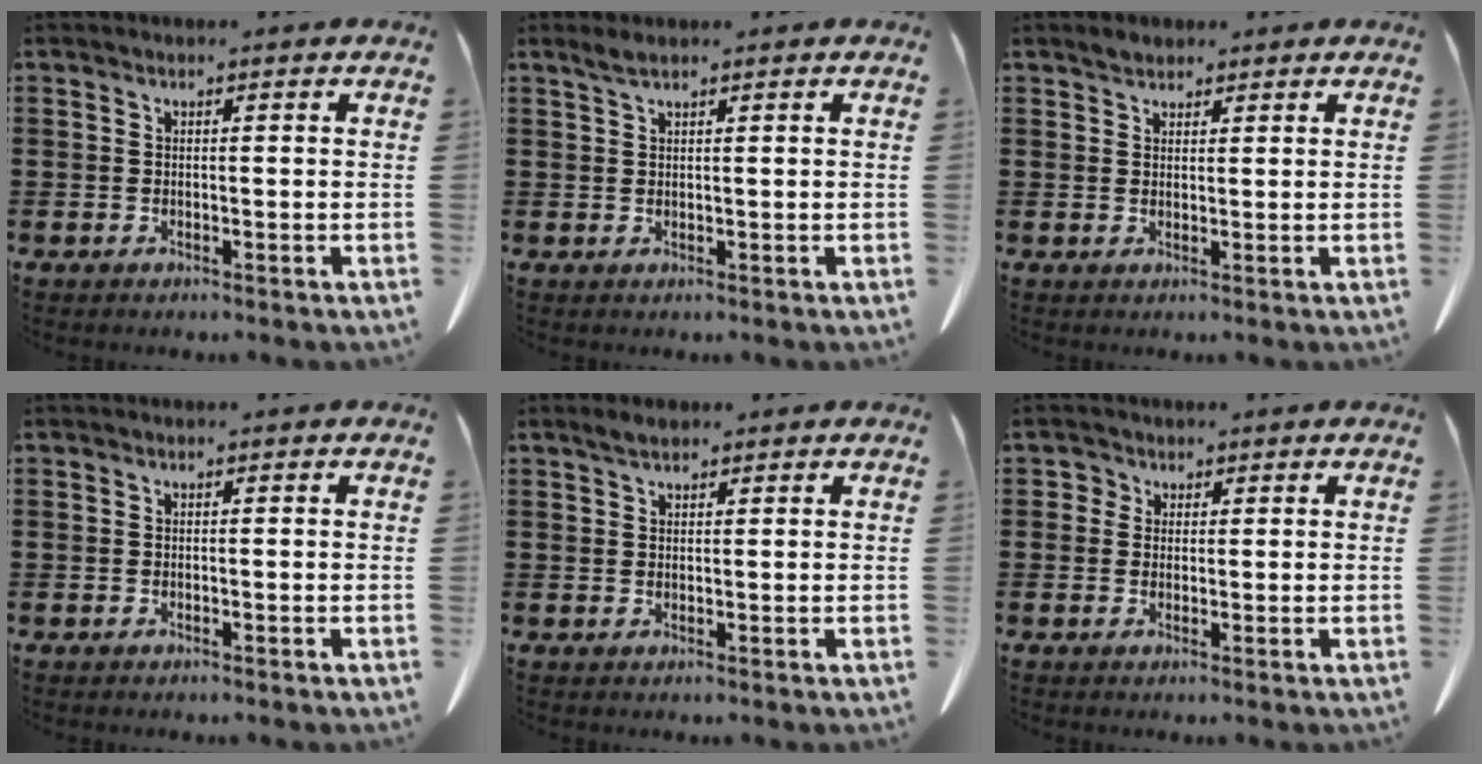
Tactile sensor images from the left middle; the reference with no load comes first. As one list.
[{"total": 1.6, "force": [1.2, 0.2, 1.1], "torque": [-0.023, 0.001, 0.021]}, {"total": 1.7, "force": [1.5, 0.8, 0.3], "torque": [-0.002, 0.001, 0.028]}, {"total": 0.0}, {"total": 1.9, "force": [1.6, 0.7, 1.0], "torque": [-0.023, 0.003, 0.029]}, {"total": 1.8, "force": [0.9, 1.5, 0.4], "torque": [-0.005, 0.003, 0.013]}]